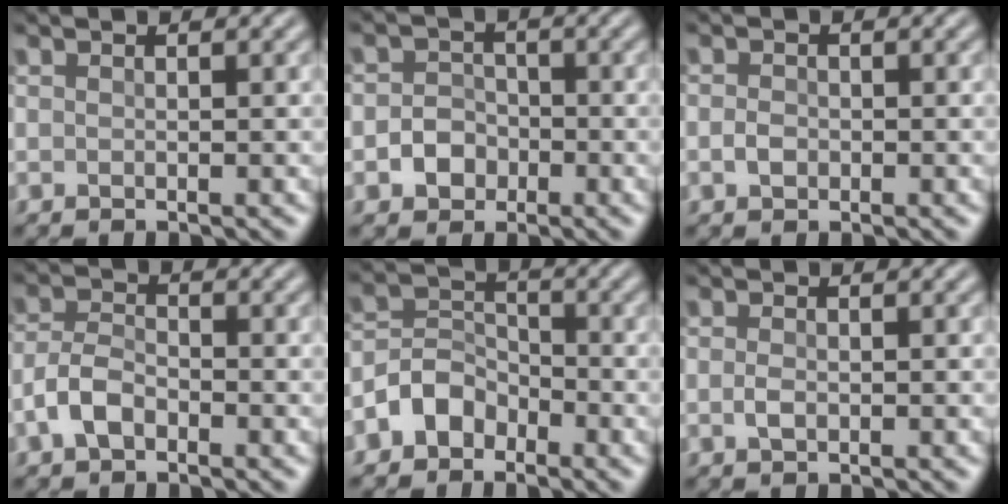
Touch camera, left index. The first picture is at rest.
{"total": 2.3, "force": [-0.7, 2.1, 0.7], "torque": [-0.004, 0.008, -0.019]}
{"total": 1.0, "force": [-0.1, 0.8, 0.5], "torque": [-0.011, 0.004, -0.007]}
{"total": 2.6, "force": [-1.4, 1.4, 1.6], "torque": [-0.035, 0.011, -0.038]}
{"total": 3.3, "force": [-2.1, 2.4, 1.0], "torque": [-0.018, 0.013, -0.051]}
{"total": 0.8, "force": [0.1, 0.5, 0.6], "torque": [-0.019, 0.003, -0.001]}